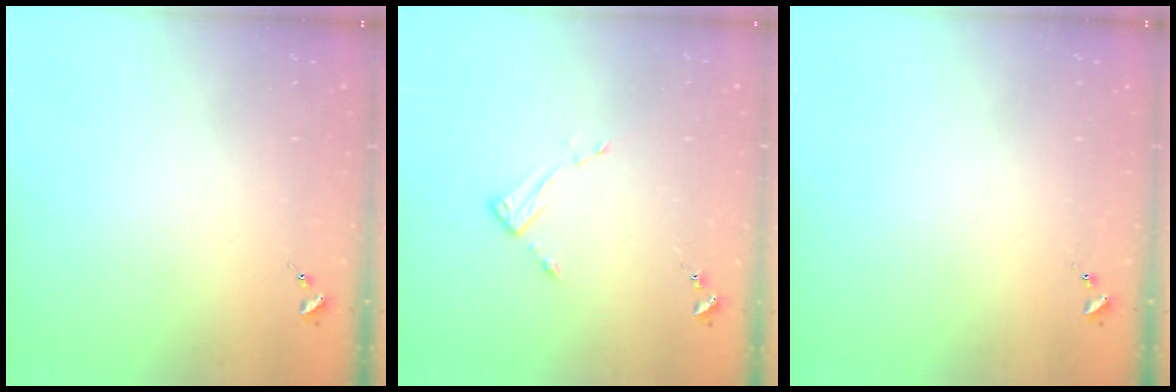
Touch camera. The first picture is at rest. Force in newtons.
{"total": 2.7, "press": 2.7, "slide": 0.4}
{"total": 0.0}